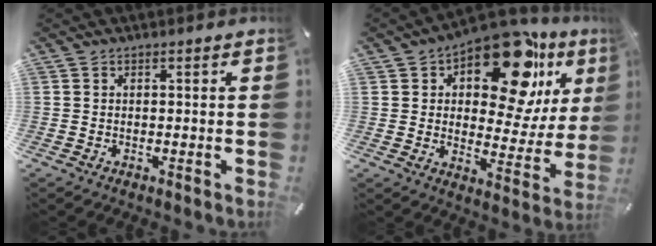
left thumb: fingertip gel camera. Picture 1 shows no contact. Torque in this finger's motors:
{"motor_torque": [2.50, 2.51, 1.42, -1.35, 0.26]}